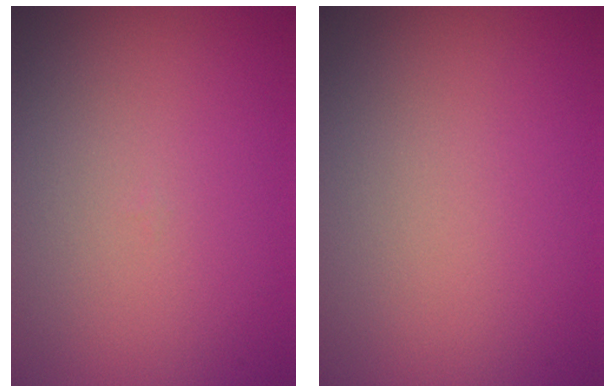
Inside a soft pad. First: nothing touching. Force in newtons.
{"total": 0.0}